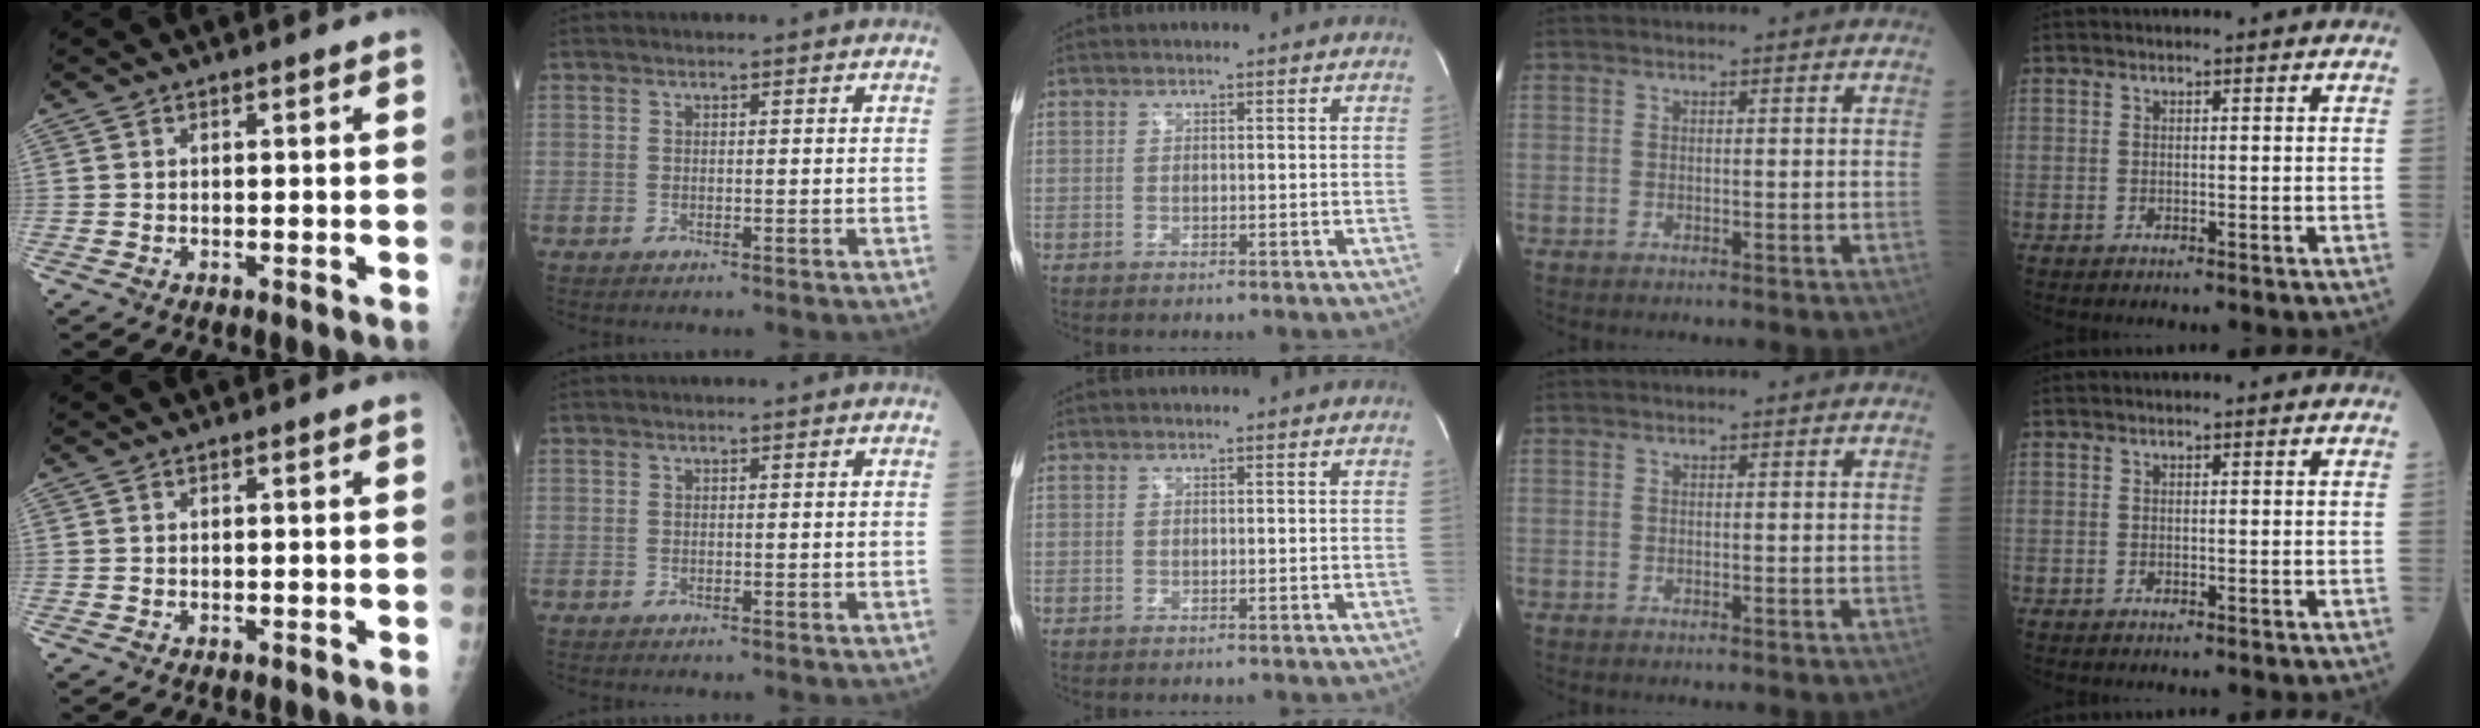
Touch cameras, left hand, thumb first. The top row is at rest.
{}